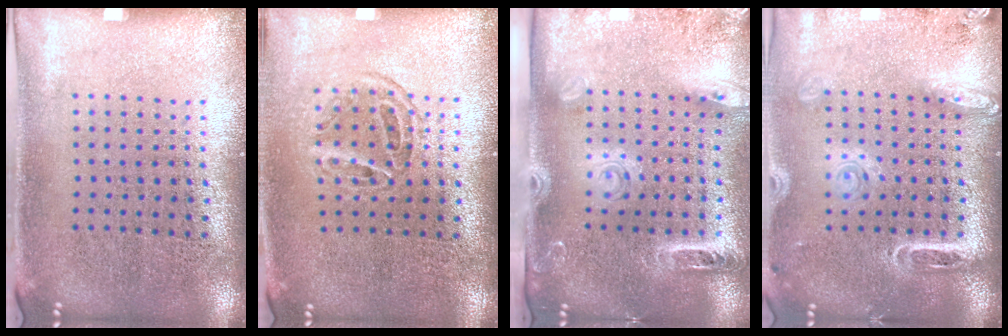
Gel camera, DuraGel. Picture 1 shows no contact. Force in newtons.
{"total": 1.2, "press": 1.0, "slide": 0.6}
{"total": 2.7, "press": 2.1, "slide": 1.8}
{"total": 2.0, "press": 1.8, "slide": 1.1}